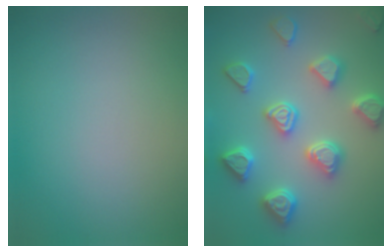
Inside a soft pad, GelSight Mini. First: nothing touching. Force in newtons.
{"total": 5.4, "press": 5.3, "slide": 1.2}